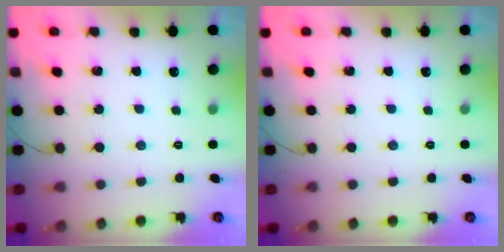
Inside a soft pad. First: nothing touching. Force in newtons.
{"total": 0.0}